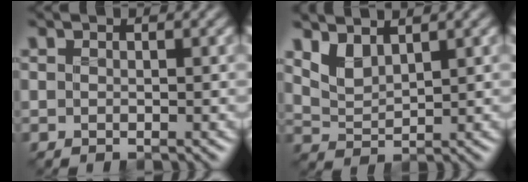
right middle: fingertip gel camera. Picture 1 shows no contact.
{"total": 2.5, "force": [1.8, 1.0, 1.4], "torque": [-0.039, -0.010, 0.042]}